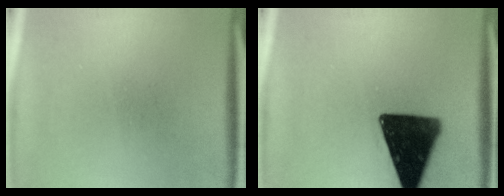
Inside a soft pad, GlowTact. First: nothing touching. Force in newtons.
{"total": 16.3}